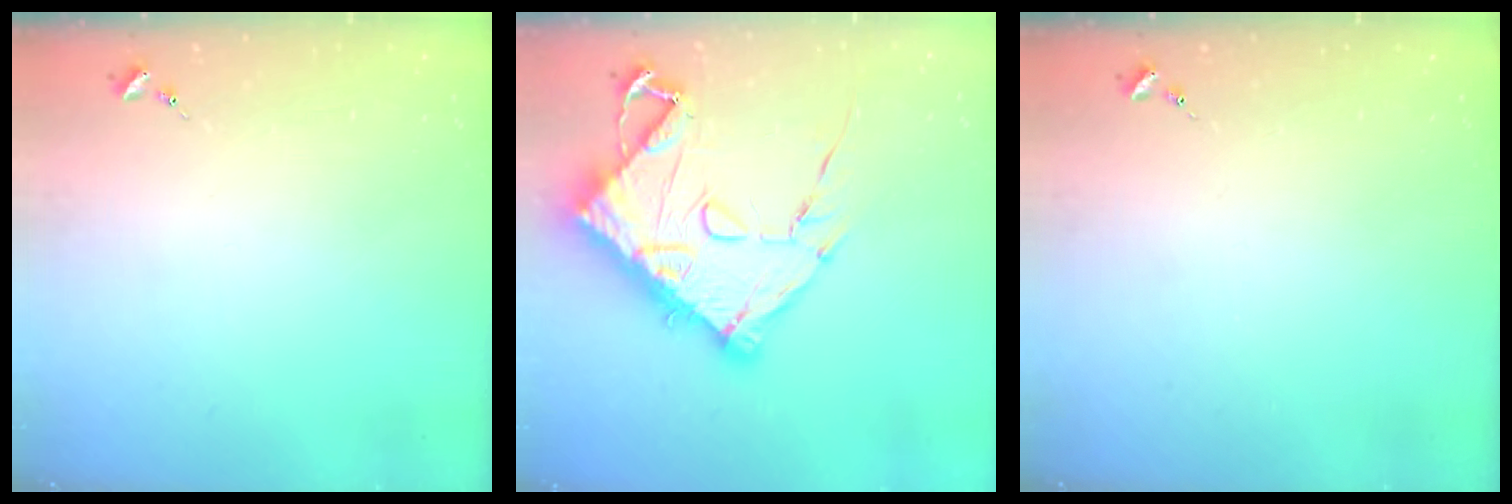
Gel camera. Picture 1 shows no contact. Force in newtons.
{"total": 20.9, "press": 20.8, "slide": 2.3}
{"total": 0.0}